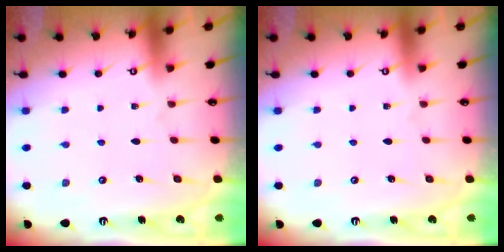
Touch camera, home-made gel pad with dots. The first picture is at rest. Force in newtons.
{"total": 0.0}